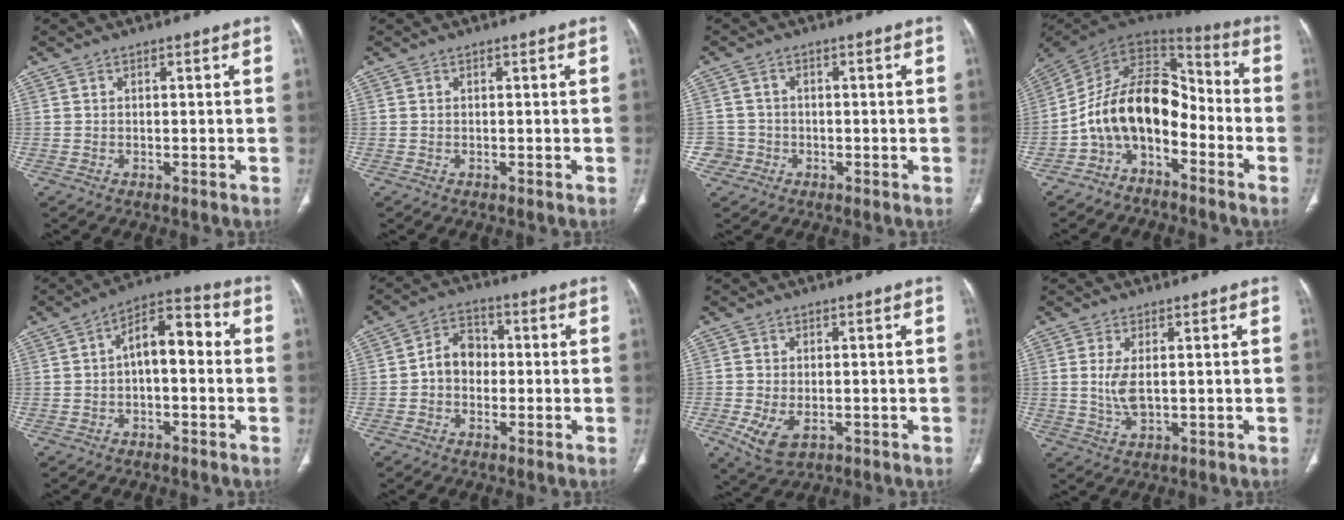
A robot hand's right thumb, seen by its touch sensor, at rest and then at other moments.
{"total": 0.0}
{"total": 3.3, "force": [-1.1, 3.1, -0.2], "torque": [0.018, 0.014, -0.025]}
{"total": 15.1, "force": [-5.6, 9.2, 10.5], "torque": [-0.159, 0.096, -0.113]}
{"total": 9.4, "force": [0.1, 4.9, 8.0], "torque": [-0.104, 0.040, -0.008]}
{"total": 6.3, "force": [-0.6, 5.0, 3.7], "torque": [-0.041, 0.023, -0.023]}
{"total": 6.0, "force": [-1.7, 3.6, 4.5], "torque": [-0.087, -0.009, -0.019]}
{"total": 4.3, "force": [0.4, 1.9, 3.8], "torque": [-0.087, -0.007, 0.016]}